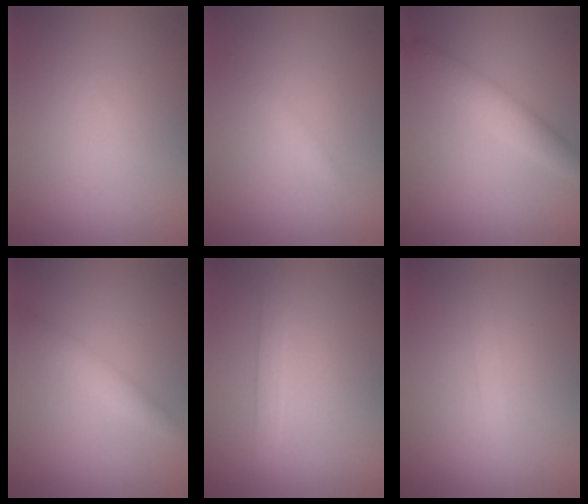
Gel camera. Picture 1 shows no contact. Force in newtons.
{"total": 0.9, "press": 0.9, "slide": 0.1}
{"total": 3.0, "press": 3.0, "slide": 0.1}
{"total": 2.0, "press": 2.0, "slide": 0.0}
{"total": 1.4, "press": 1.4, "slide": 0.1}
{"total": 1.1, "press": 1.1, "slide": 0.0}